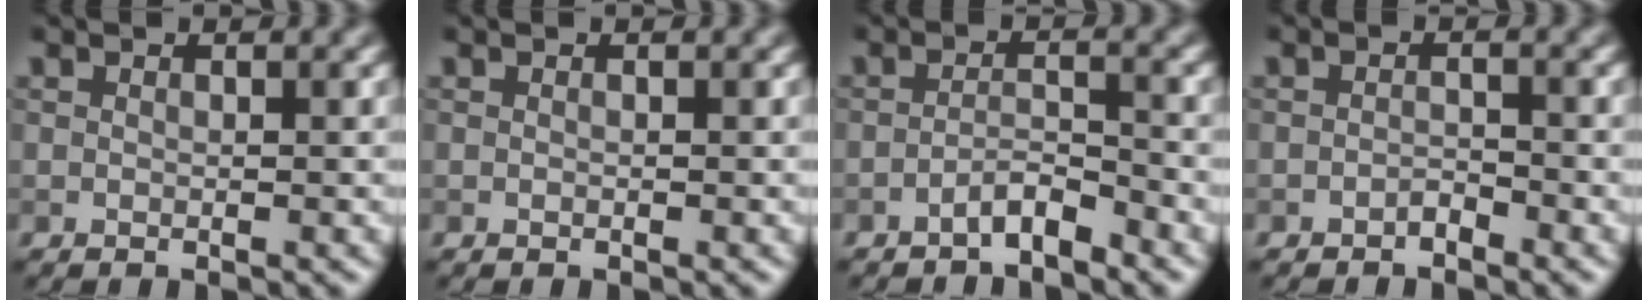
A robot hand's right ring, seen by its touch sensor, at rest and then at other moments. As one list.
[{"total": 0.0}, {"total": 2.2, "force": [-1.8, 0.4, 1.2], "torque": [-0.018, 0.010, -0.035]}, {"total": 1.0, "force": [-0.9, 0.3, 0.4], "torque": [-0.005, 0.002, -0.016]}]